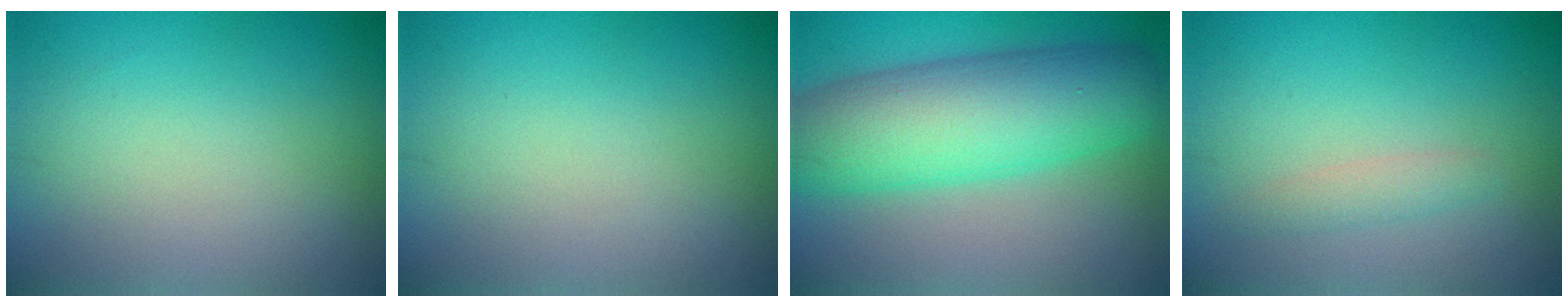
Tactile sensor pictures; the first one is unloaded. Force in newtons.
{"total": 0.0}
{"total": 10.1, "press": 10.1, "slide": 0.3}
{"total": 1.4, "press": 1.4, "slide": 0.1}